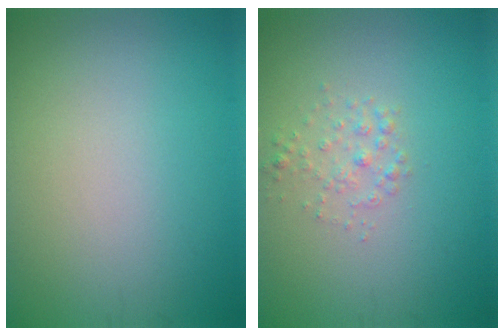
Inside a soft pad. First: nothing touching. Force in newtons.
{"total": 1.4, "press": 1.4, "slide": 0.0}